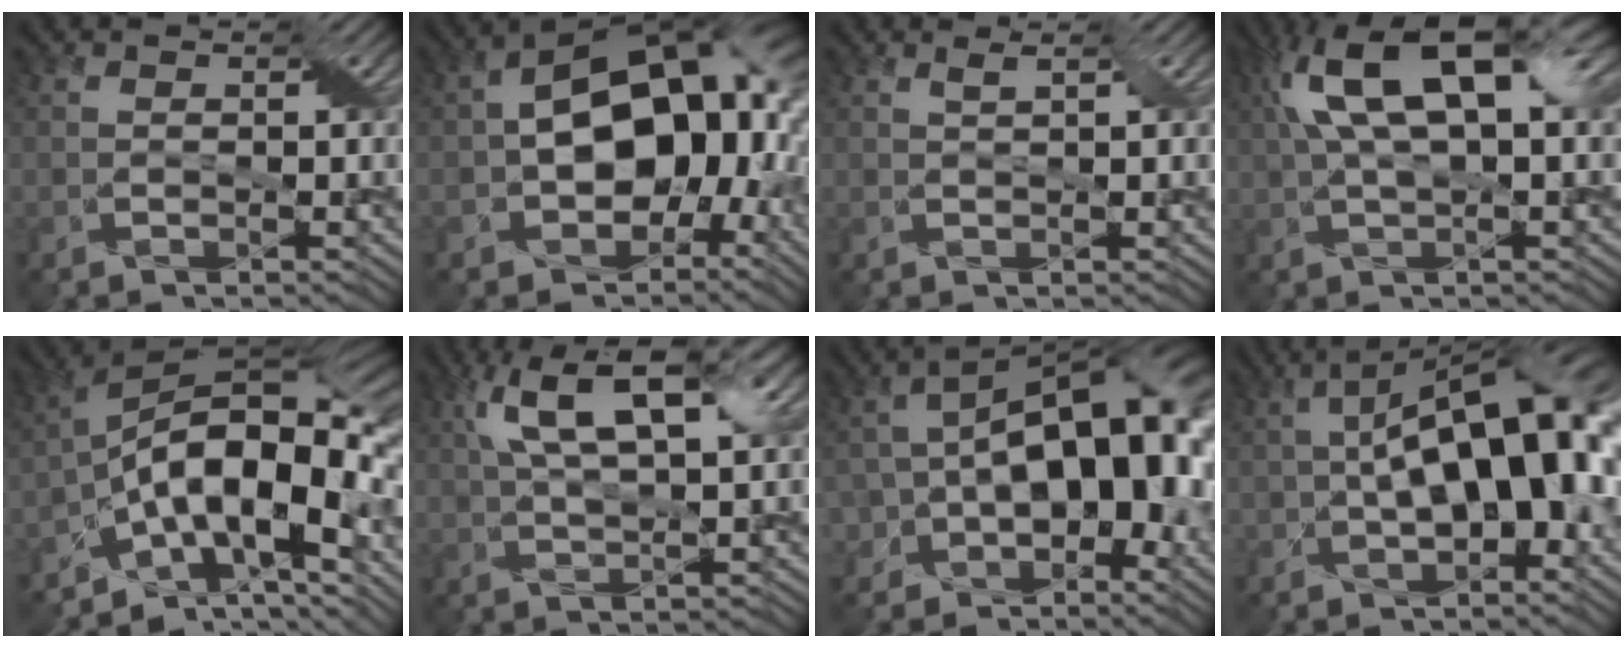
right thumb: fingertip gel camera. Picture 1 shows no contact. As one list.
[{"total": 15.6, "force": [-1.0, 10.4, 11.6], "torque": [-0.168, -0.006, -0.023]}, {"total": 1.1, "force": [0.8, -0.7, 0.2], "torque": [-0.011, 0.002, 0.014]}, {"total": 13.3, "force": [4.2, 5.4, 11.4], "torque": [-0.211, 0.020, 0.067]}, {"total": 16.6, "force": [-5.2, 8.3, 13.4], "torque": [-0.208, 0.009, -0.106]}, {"total": 10.7, "force": [4.9, 3.1, 9.0], "torque": [-0.171, 0.015, 0.079]}, {"total": 16.3, "force": [-2.1, 9.6, 13.0], "torque": [-0.181, -0.008, -0.033]}, {"total": 15.3, "force": [-0.5, 7.8, 13.1], "torque": [-0.181, 0.008, -0.018]}]